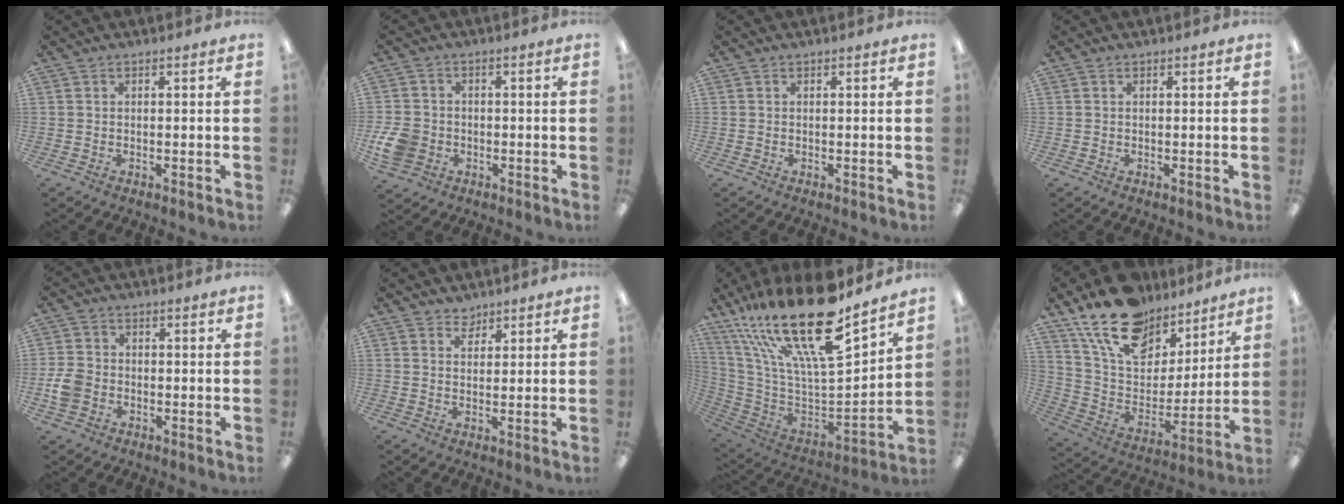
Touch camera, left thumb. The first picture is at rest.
{"total": 6.9, "force": [-1.8, 5.8, 3.1], "torque": [-0.071, 0.013, -0.033]}
{"total": 0.0}
{"total": 0.0}
{"total": 5.5, "force": [-1.6, 4.4, 3.0], "torque": [-0.059, 0.011, -0.027]}
{"total": 2.8, "force": [2.5, 1.3, 0.1], "torque": [0.003, -0.014, 0.048]}
{"total": 28.4, "force": [19.2, 8.9, 18.9], "torque": [-0.341, -0.131, 0.328]}
{"total": 18.9, "force": [14.1, 10.0, 7.8], "torque": [-0.161, -0.081, 0.260]}